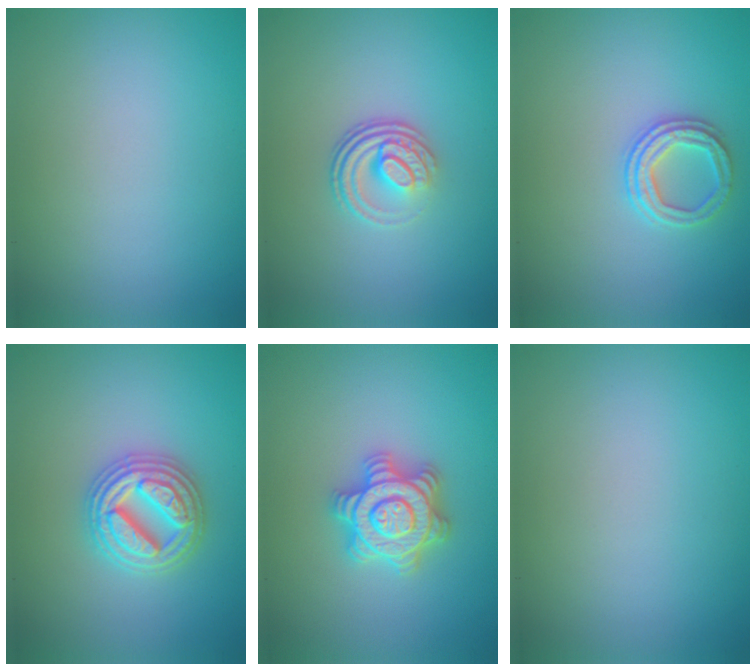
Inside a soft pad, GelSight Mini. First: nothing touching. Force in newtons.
{"total": 3.7, "press": 2.5, "slide": 2.8}
{"total": 2.5, "press": 2.3, "slide": 1.0}
{"total": 4.9, "press": 4.9, "slide": 0.7}
{"total": 4.9, "press": 4.8, "slide": 0.8}
{"total": 0.0}